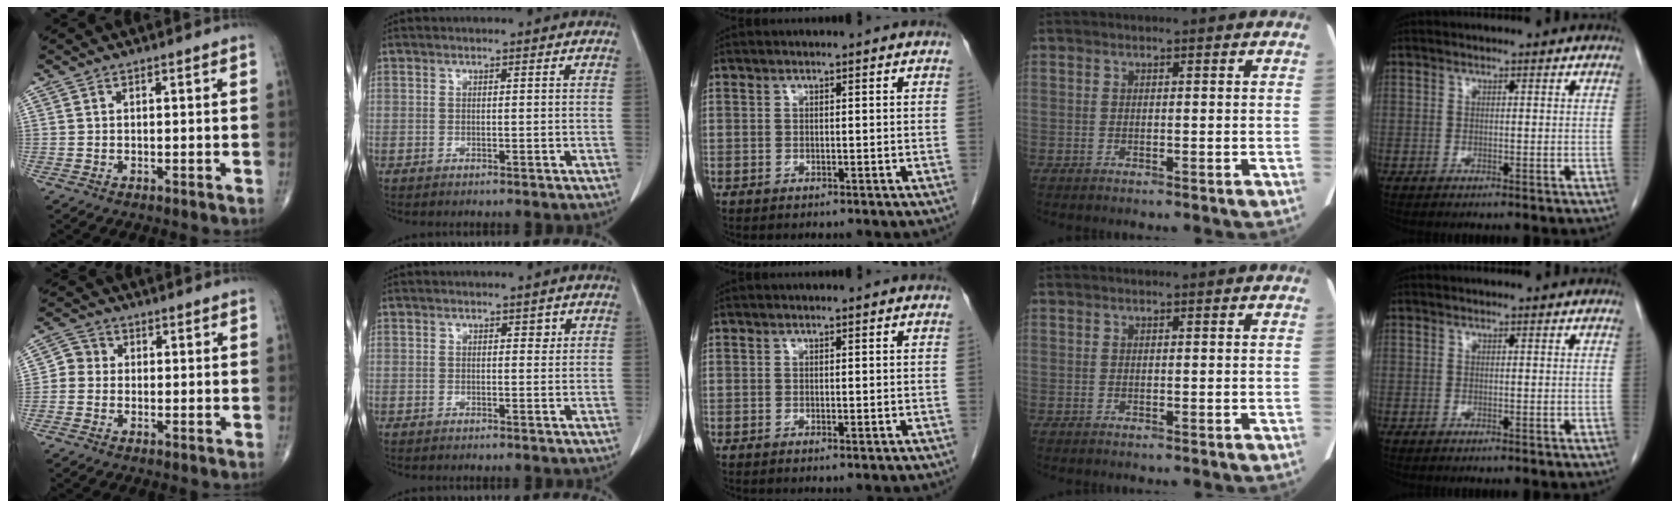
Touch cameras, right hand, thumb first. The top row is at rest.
{"thumb": {"total": 3.4, "force": [-0.4, 3.2, 1.2], "torque": [-0.003, 0.007, -0.022]}, "index": {"total": 1.1, "force": [0.5, 0.7, 0.6], "torque": [-0.004, 0.000, 0.005]}, "middle": {"total": 0.6, "force": [-0.2, 0.1, 0.5], "torque": [-0.009, -0.002, -0.001]}}